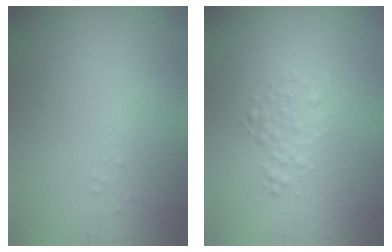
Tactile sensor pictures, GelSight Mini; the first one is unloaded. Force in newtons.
{"total": 1.7, "press": 1.7, "slide": 0.0}